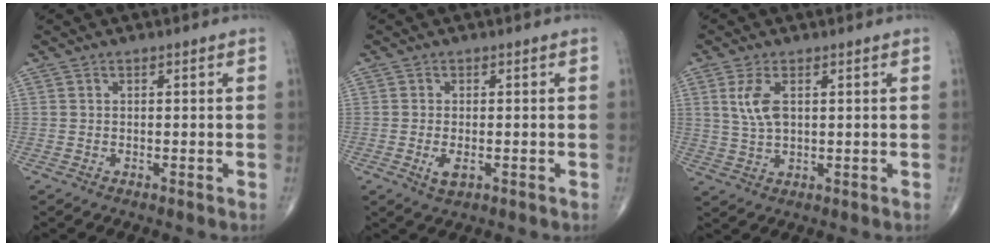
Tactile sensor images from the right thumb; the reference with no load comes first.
{"total": 2.8, "force": [-0.7, 1.3, 2.4], "torque": [-0.047, -0.006, -0.012]}
{"total": 5.4, "force": [1.6, 2.6, 4.4], "torque": [-0.096, -0.003, 0.037]}